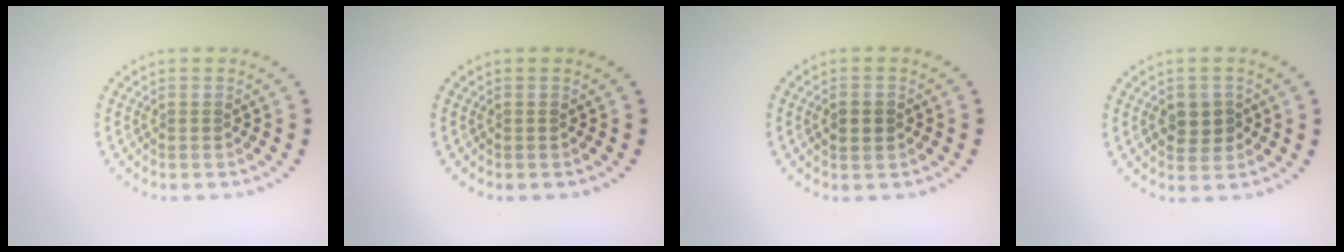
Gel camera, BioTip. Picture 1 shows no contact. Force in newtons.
{"total": 0.0}
{"total": 2.1, "press": 2.1, "slide": 0.2}
{"total": 2.3, "press": 2.2, "slide": 0.7}